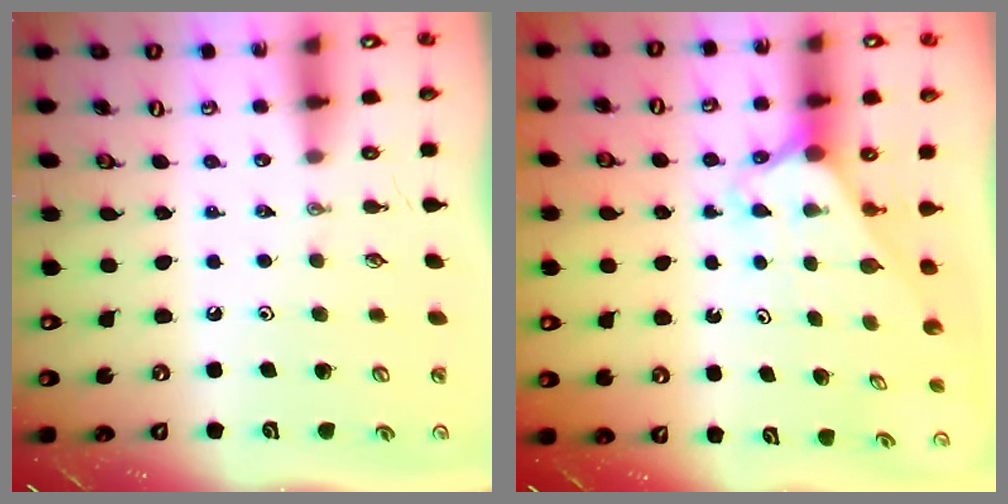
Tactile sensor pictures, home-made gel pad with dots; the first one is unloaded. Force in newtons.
{"total": 2.4, "press": 2.4, "slide": 0.2}